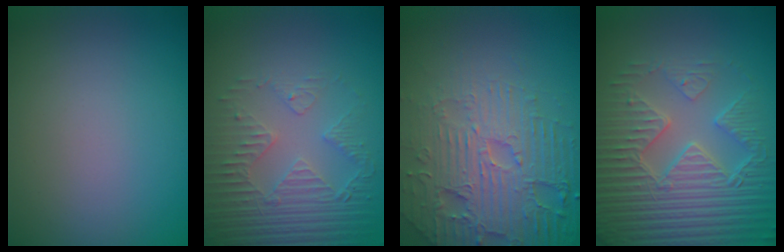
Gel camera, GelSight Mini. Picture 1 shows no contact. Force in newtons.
{"total": 5.1, "press": 3.5, "slide": 3.8}
{"total": 7.2, "press": 5.4, "slide": 4.7}
{"total": 7.2, "press": 5.8, "slide": 4.2}